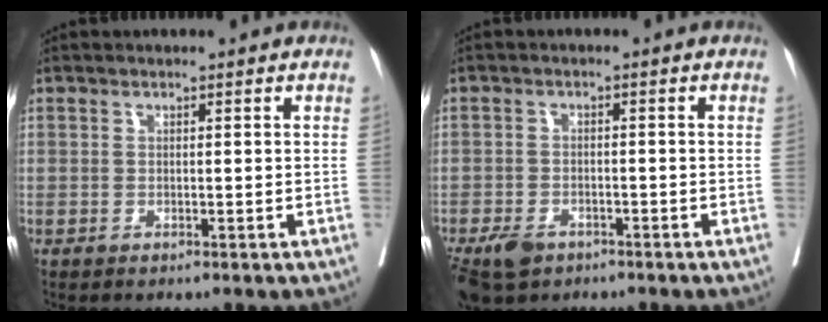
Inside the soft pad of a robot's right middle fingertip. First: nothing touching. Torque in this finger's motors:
{"motor_torque": [0.55, -0.59, 0.04, 0.04]}